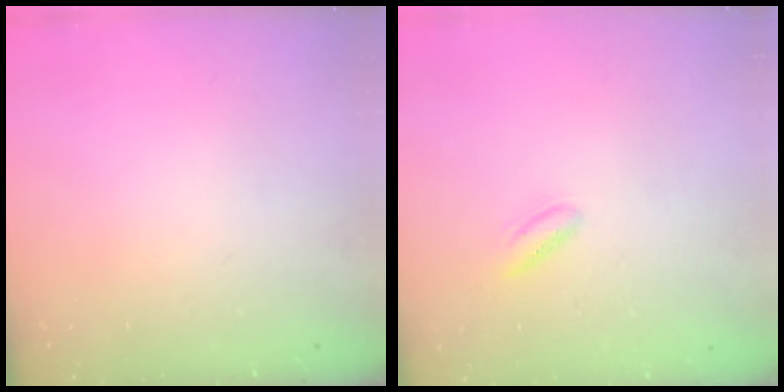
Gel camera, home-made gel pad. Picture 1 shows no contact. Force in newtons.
{"total": 2.6, "press": 2.3, "slide": 1.3}